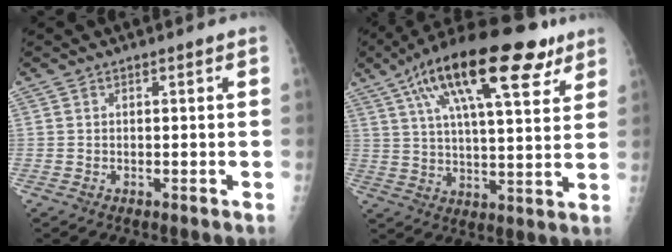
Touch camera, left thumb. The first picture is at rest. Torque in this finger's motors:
{"motor_torque": [0.54, 0.64, 1.76, -1.01, 0.52]}